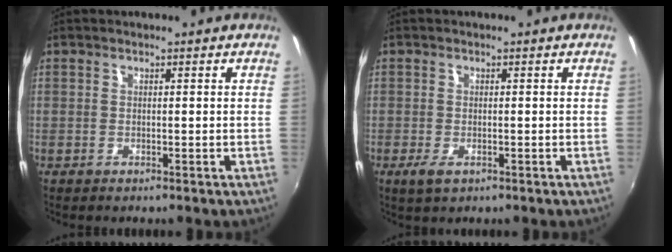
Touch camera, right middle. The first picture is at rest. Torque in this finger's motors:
{"motor_torque": [0.77, -0.58, 0.05, 0.07]}